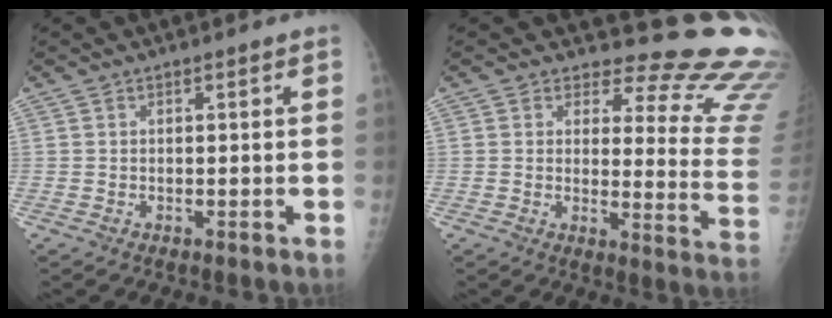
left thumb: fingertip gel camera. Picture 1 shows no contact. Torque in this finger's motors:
{"motor_torque": [0.25, 0.07, -0.24, -0.55, 0.00]}